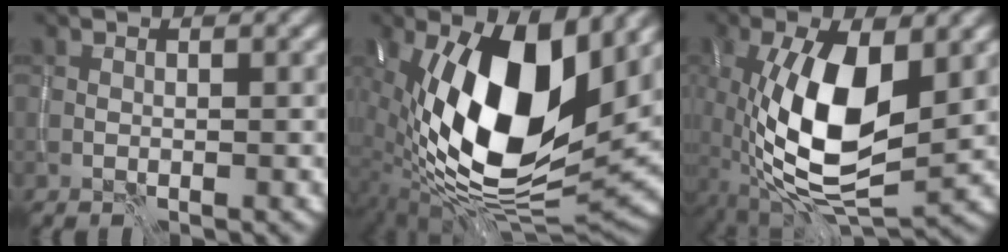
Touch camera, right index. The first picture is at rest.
{"total": 16.7, "force": [1.8, 7.7, 14.7], "torque": [-0.263, -0.006, 0.024]}
{"total": 12.1, "force": [-0.5, 5.6, 10.7], "torque": [-0.202, -0.001, -0.013]}